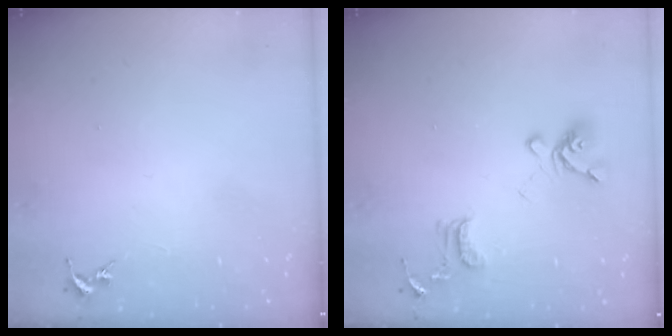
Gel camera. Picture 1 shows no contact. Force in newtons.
{"total": 15.0, "press": 14.9, "slide": 1.6}